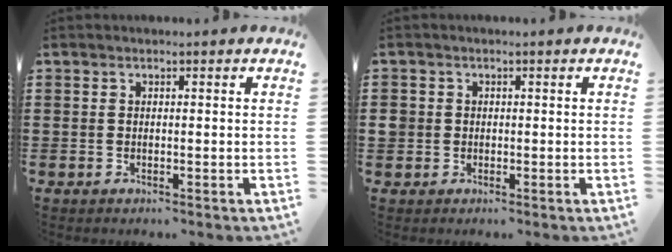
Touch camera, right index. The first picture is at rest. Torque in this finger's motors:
{"motor_torque": [0.15, 1.99, 0.04, 0.00]}